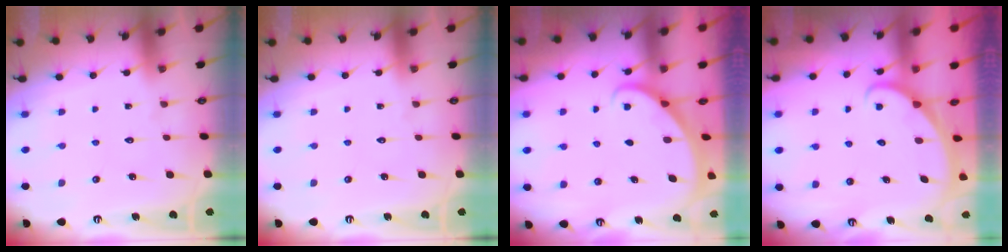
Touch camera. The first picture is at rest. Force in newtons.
{"total": 0.0}
{"total": 2.1, "press": 2.1, "slide": 0.1}
{"total": 1.8, "press": 1.8, "slide": 0.1}